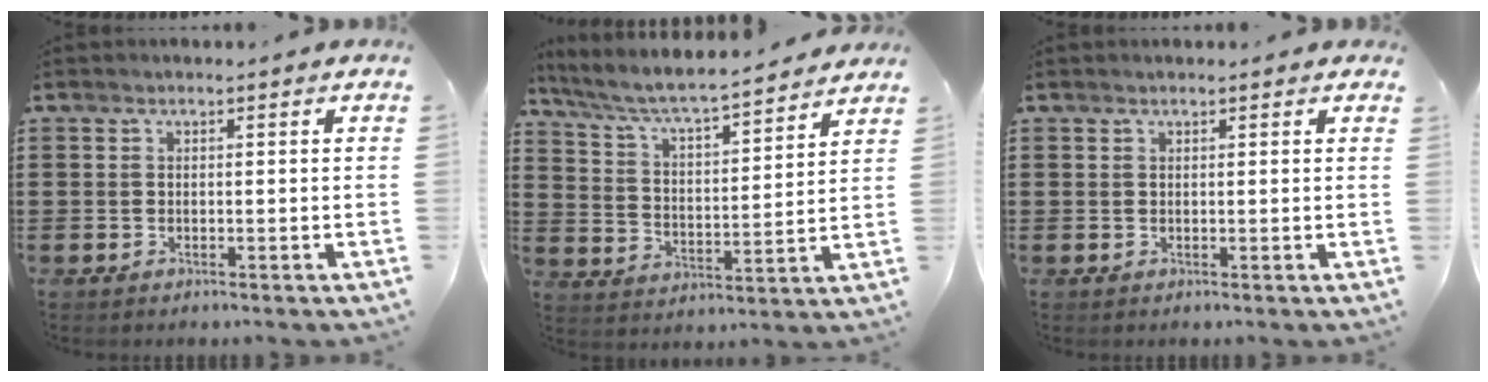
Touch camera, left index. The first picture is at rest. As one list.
[{"total": 5.6, "force": [5.1, 0.1, 2.4], "torque": [-0.070, -0.038, 0.079]}, {"total": 0.7, "force": [0.5, 0.1, 0.4], "torque": [-0.008, 0.001, 0.010]}]